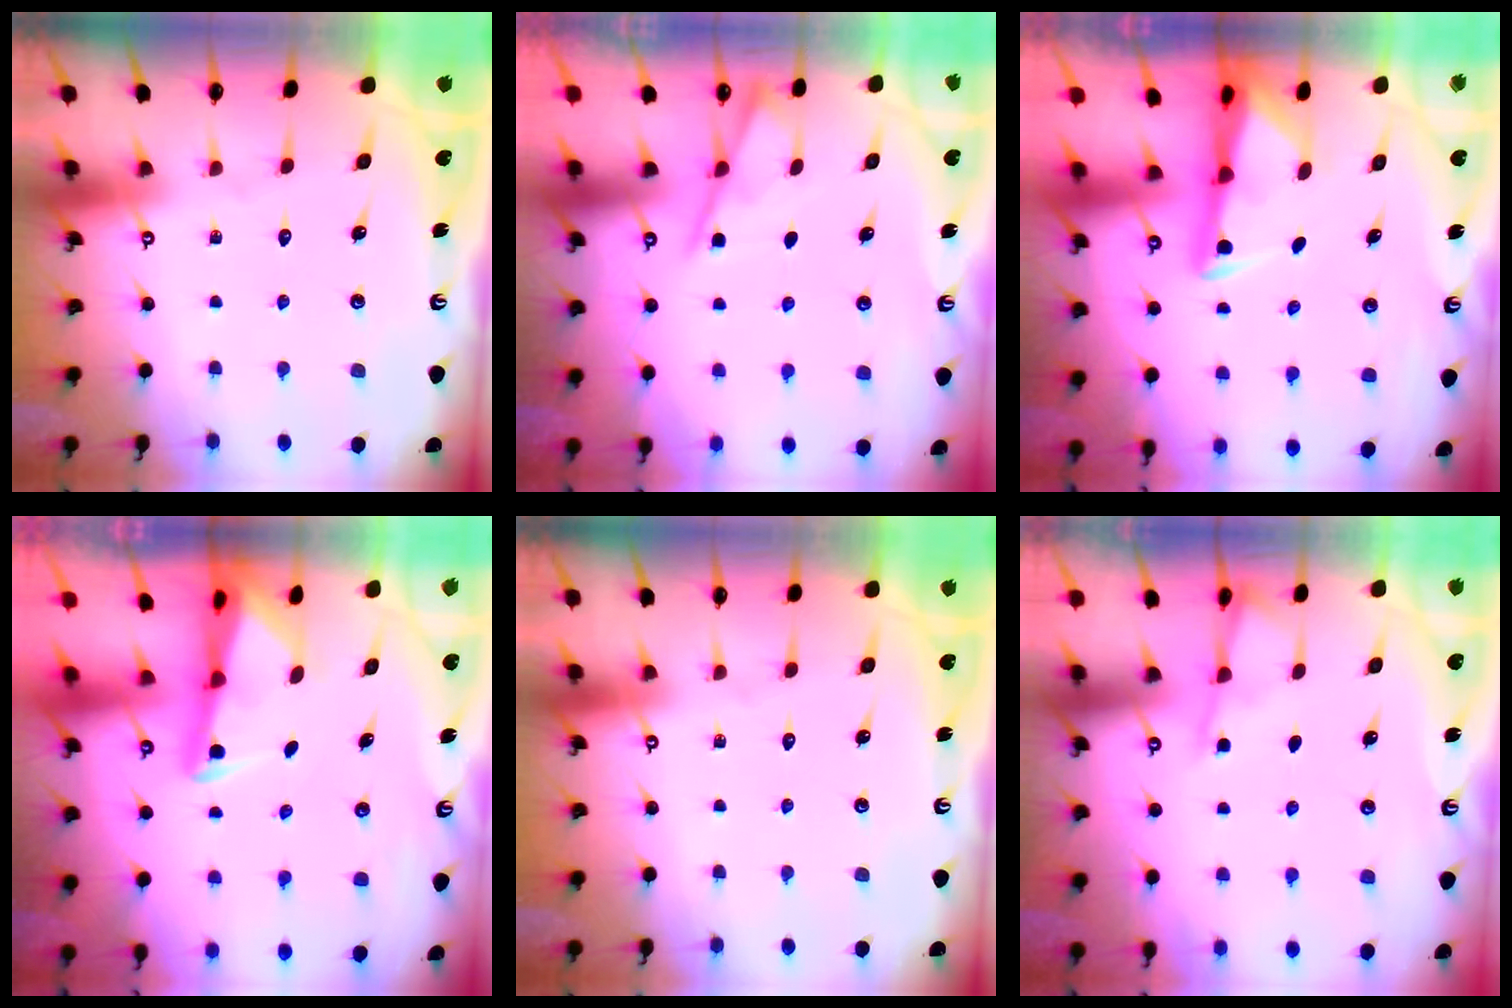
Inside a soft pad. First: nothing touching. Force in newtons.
{"total": 4.9, "press": 4.8, "slide": 0.7}
{"total": 3.0, "press": 2.9, "slide": 0.5}
{"total": 2.4, "press": 2.3, "slide": 0.4}
{"total": 0.0}
{"total": 2.7, "press": 2.6, "slide": 0.4}